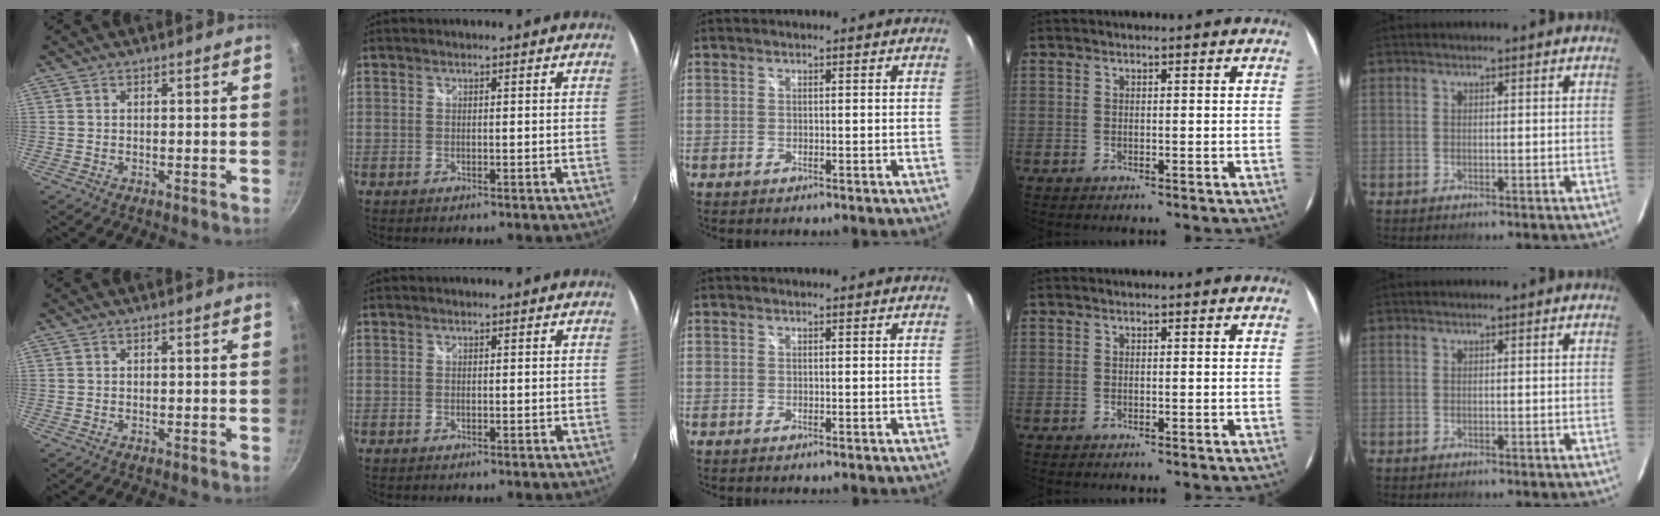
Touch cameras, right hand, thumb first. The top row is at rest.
{}